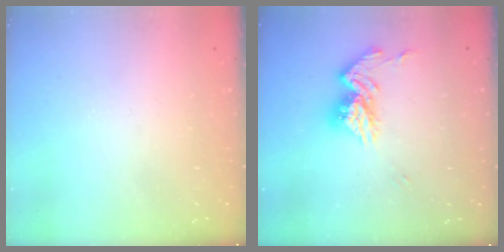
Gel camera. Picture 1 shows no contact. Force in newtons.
{"total": 13.6, "press": 13.5, "slide": 1.3}